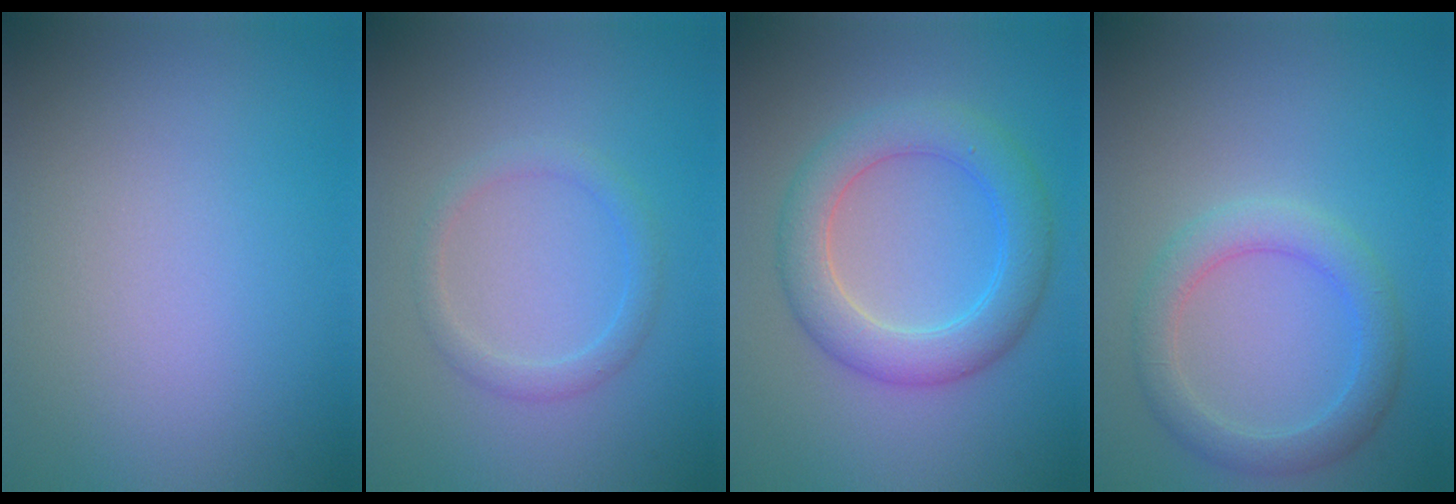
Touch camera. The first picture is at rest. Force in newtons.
{"total": 1.9, "press": 1.9, "slide": 0.2}
{"total": 4.2, "press": 4.2, "slide": 0.3}
{"total": 3.6, "press": 3.6, "slide": 0.2}